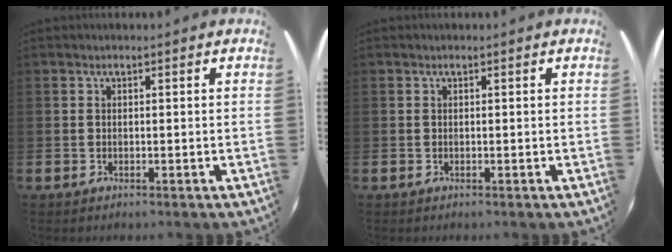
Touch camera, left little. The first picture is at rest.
{"total": 0.0}